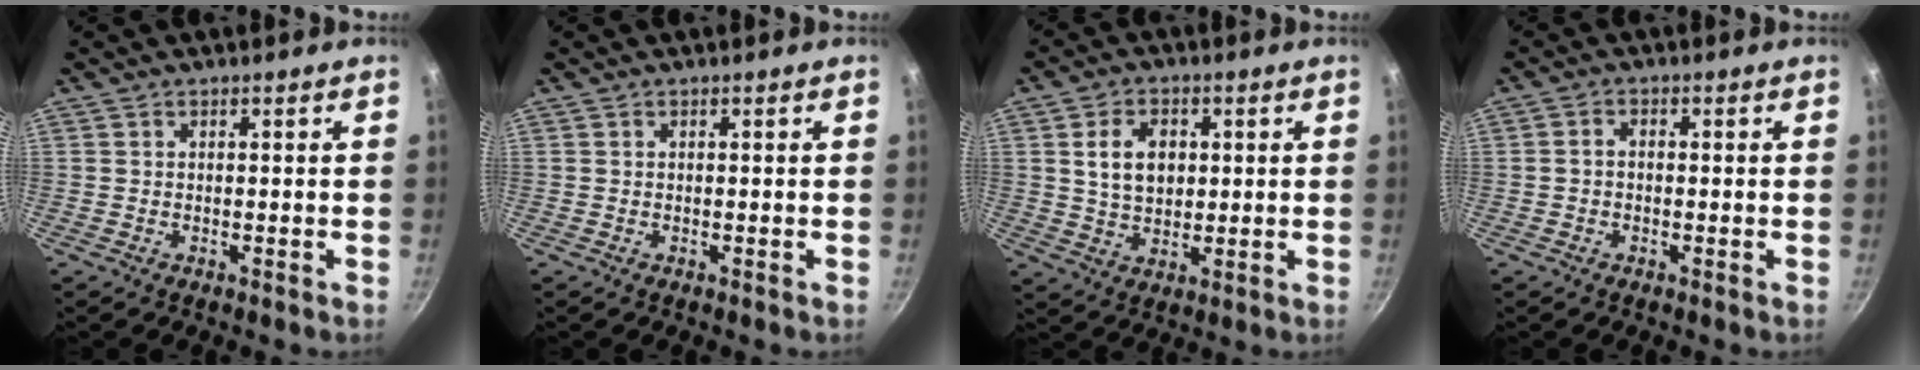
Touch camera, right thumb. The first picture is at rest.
{"total": 0.0}
{"total": 8.5, "force": [1.8, 6.0, 5.7], "torque": [-0.081, -0.005, 0.033]}
{"total": 1.9, "force": [-0.3, 1.4, 1.2], "torque": [-0.021, 0.011, -0.008]}